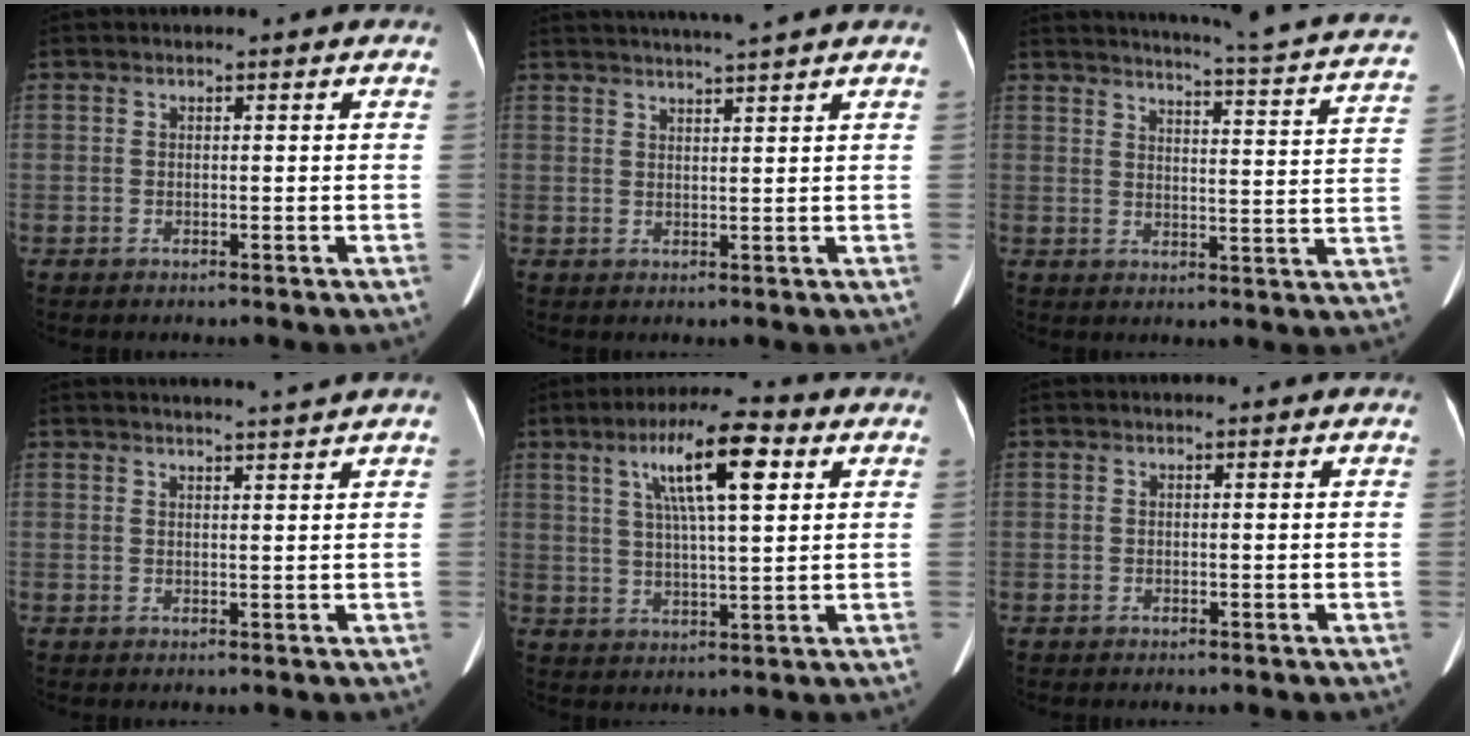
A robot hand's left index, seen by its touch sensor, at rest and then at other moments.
{"total": 7.1, "force": [6.3, -1.2, 3.1], "torque": [-0.046, 0.017, 0.087]}
{"total": 23.2, "force": [21.3, -0.2, 9.2], "torque": [-0.132, -0.074, 0.243]}
{"total": 5.3, "force": [4.8, -1.4, 1.7], "torque": [-0.020, 0.003, 0.057]}
{"total": 11.4, "force": [4.6, 1.9, 10.2], "torque": [-0.179, 0.020, 0.078]}
{"total": 0.0}